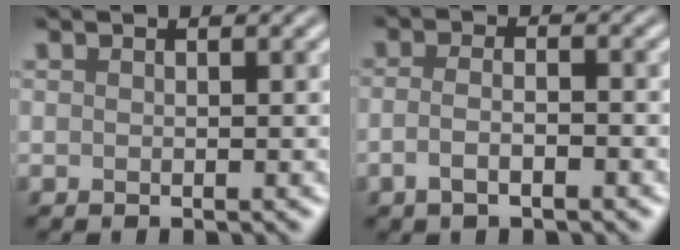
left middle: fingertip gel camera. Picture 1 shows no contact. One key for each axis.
{"total": 2.5, "fx": -1.1, "fy": 1.0, "fz": 2.1, "tx": -0.041, "ty": 0.000, "tz": -0.023}